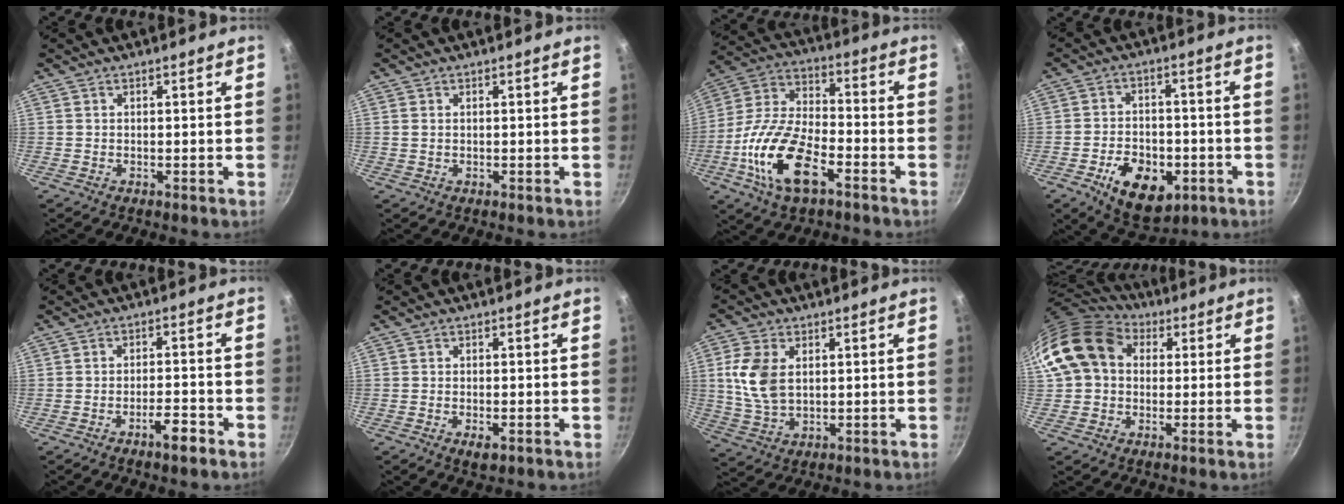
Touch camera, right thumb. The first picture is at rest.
{"total": 0.8, "force": [0.2, 0.6, 0.5], "torque": [-0.010, 0.002, 0.004]}
{"total": 17.9, "force": [-7.3, 8.4, 14.0], "torque": [-0.263, 0.034, -0.149]}
{"total": 12.7, "force": [-4.9, 7.9, 8.6], "torque": [-0.108, 0.016, -0.067]}
{"total": 4.5, "force": [-2.8, 1.0, 3.4], "torque": [-0.047, 0.022, -0.041]}
{"total": 2.4, "force": [-1.0, 1.0, 1.9], "torque": [-0.034, -0.005, -0.016]}
{"total": 9.7, "force": [1.8, 6.3, 7.1], "torque": [-0.137, -0.012, 0.039]}
{"total": 16.3, "force": [4.3, 12.7, 9.3], "torque": [-0.166, 0.028, 0.065]}